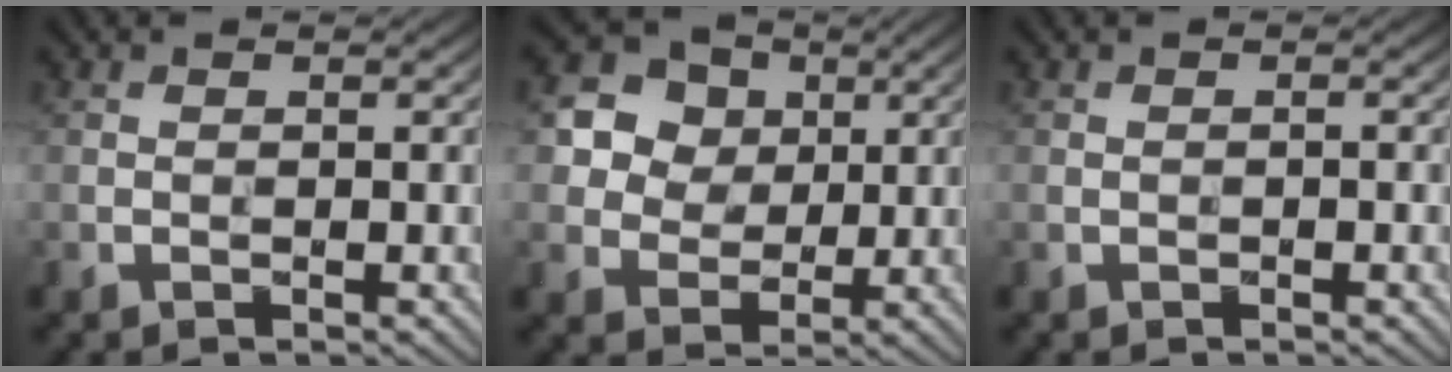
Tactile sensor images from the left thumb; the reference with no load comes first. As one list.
[{"total": 9.8, "force": [4.0, 8.0, 3.9], "torque": [-0.128, 0.013, 0.077]}, {"total": 0.5, "force": [-0.3, 0.2, 0.4], "torque": [-0.007, 0.000, -0.005]}]